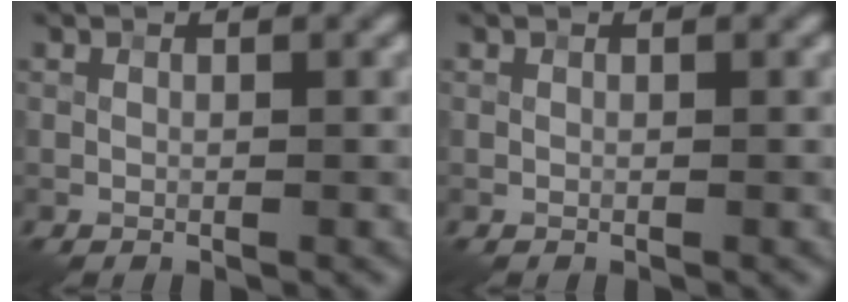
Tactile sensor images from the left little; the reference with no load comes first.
{"total": 0.0}